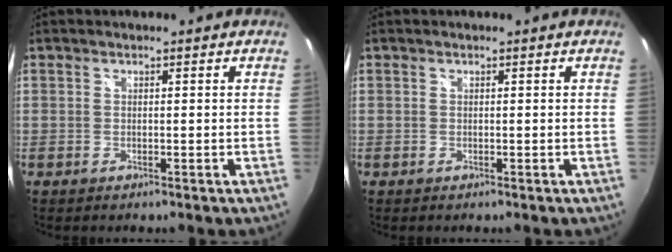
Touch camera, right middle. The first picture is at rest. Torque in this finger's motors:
{"motor_torque": [-0.36, -0.35, 0.00, 0.00]}